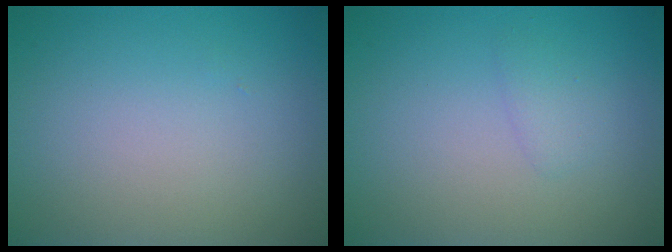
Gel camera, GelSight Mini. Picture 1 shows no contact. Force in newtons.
{"total": 1.0, "press": 1.0, "slide": 0.1}